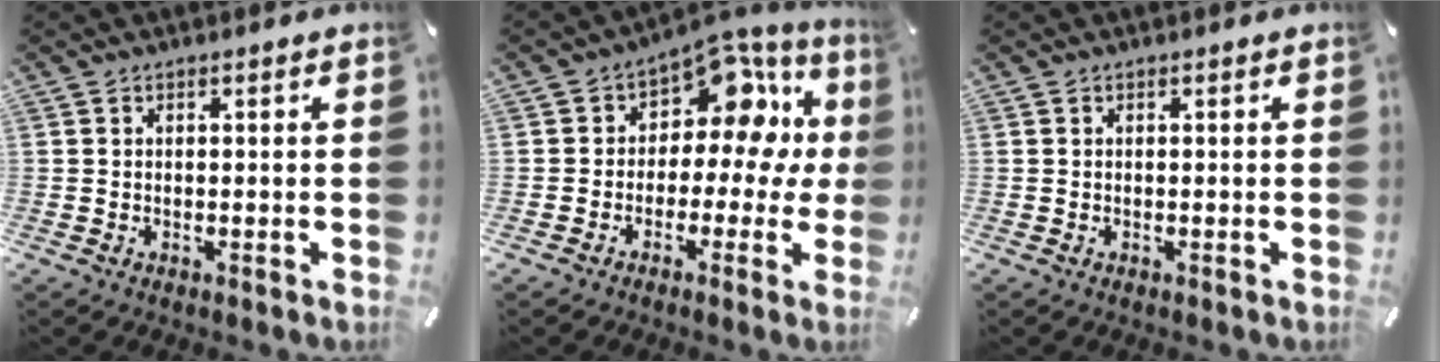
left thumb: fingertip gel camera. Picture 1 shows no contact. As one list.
[{"total": 11.4, "force": [5.1, 7.0, 7.4], "torque": [-0.122, -0.042, 0.089]}, {"total": 0.0}]